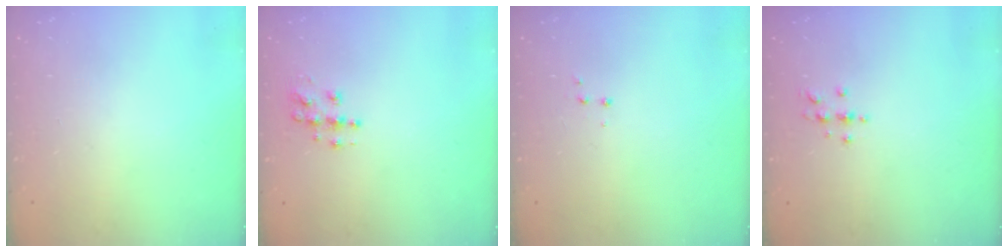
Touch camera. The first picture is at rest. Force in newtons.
{"total": 8.5, "press": 8.5, "slide": 0.5}
{"total": 3.4, "press": 3.3, "slide": 0.6}
{"total": 3.3, "press": 3.3, "slide": 0.4}